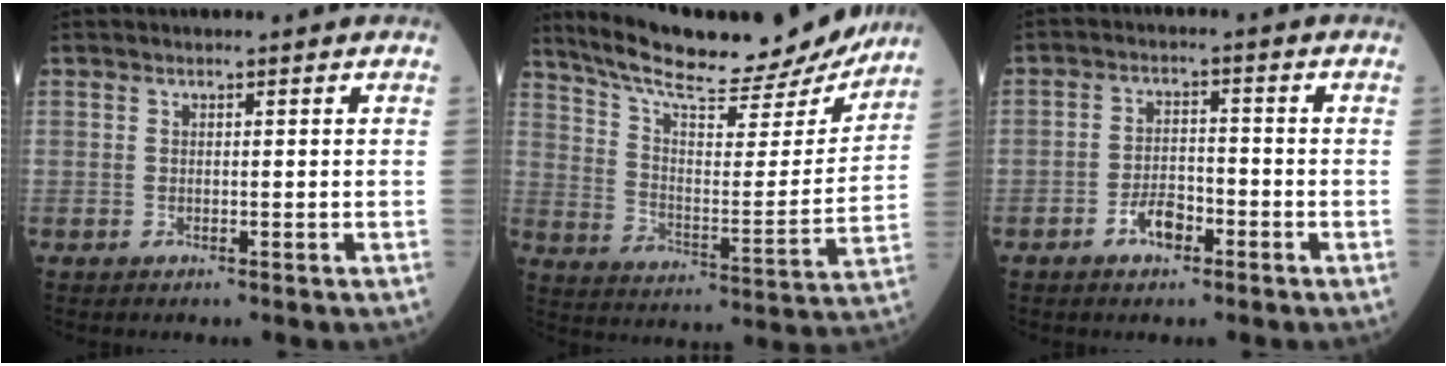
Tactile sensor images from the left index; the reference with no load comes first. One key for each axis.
{"total": 21.3, "fx": 19.4, "fy": 3.4, "fz": 8.1, "tx": -0.136, "ty": -0.026, "tz": 0.279}
{"total": 4.2, "fx": -2.5, "fy": 2.0, "fz": 2.7, "tx": -0.052, "ty": 0.006, "tz": -0.047}